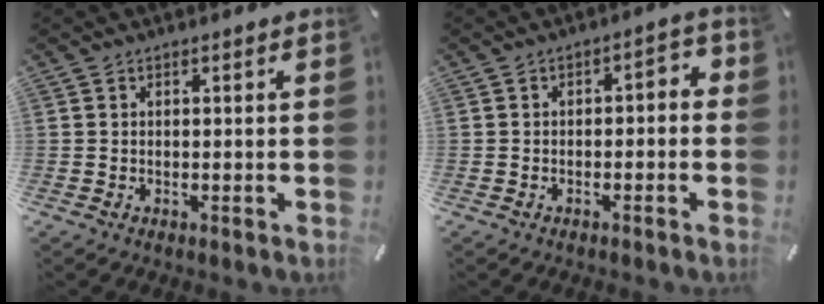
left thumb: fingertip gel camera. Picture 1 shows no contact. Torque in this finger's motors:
{"motor_torque": [-0.17, 0.21, 0.18, 0.21, 0.03]}